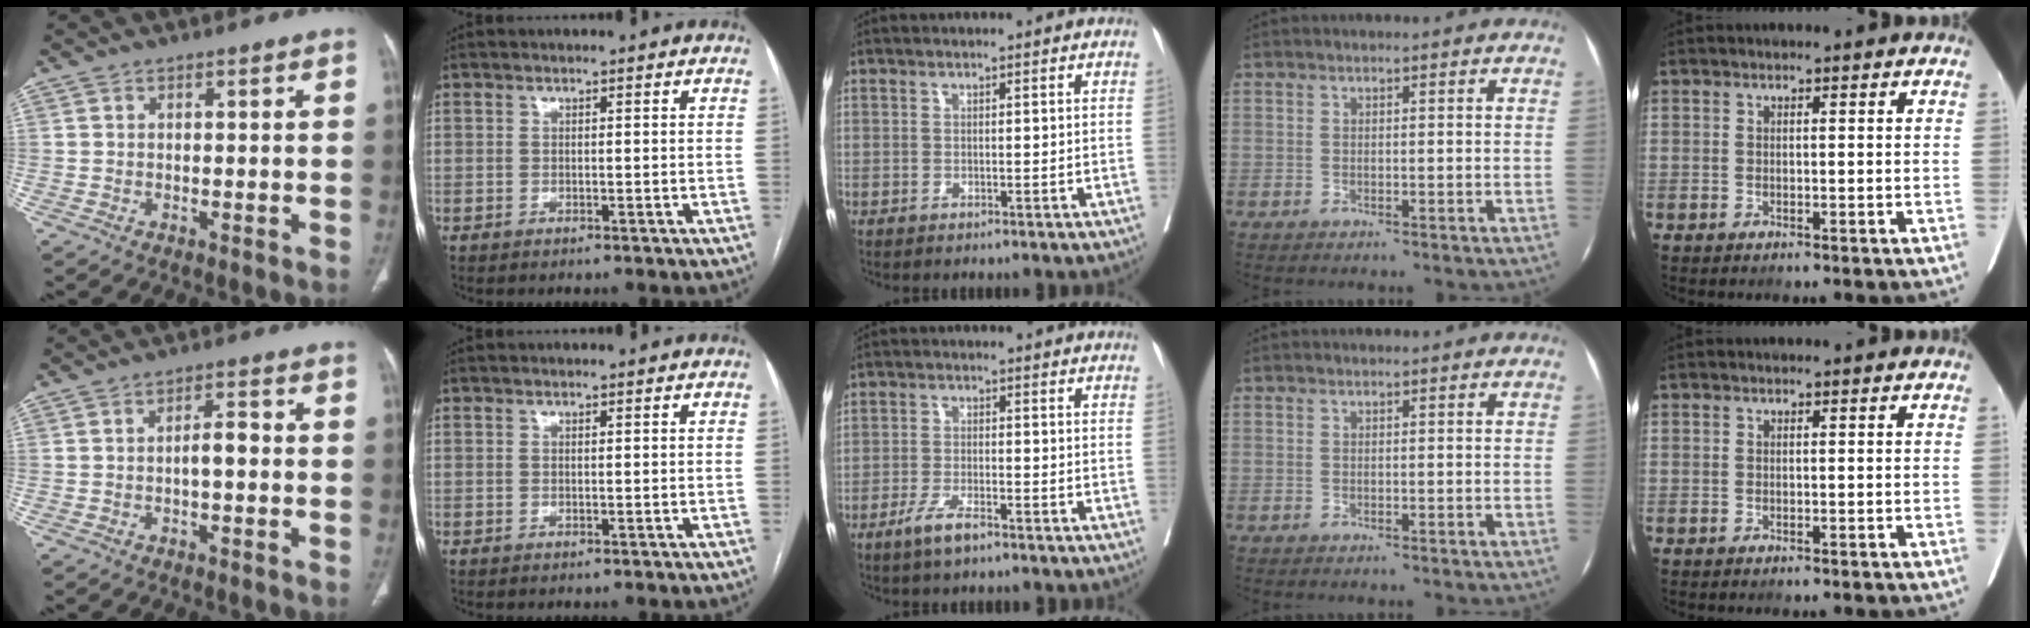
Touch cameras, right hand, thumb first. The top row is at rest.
{"thumb": {"total": 3.4, "force": [-0.6, 1.3, 3.1], "torque": [-0.047, 0.013, -0.013]}, "middle": {"total": 4.2, "force": [-2.9, 0.8, 2.9], "torque": [-0.061, -0.004, -0.054]}}